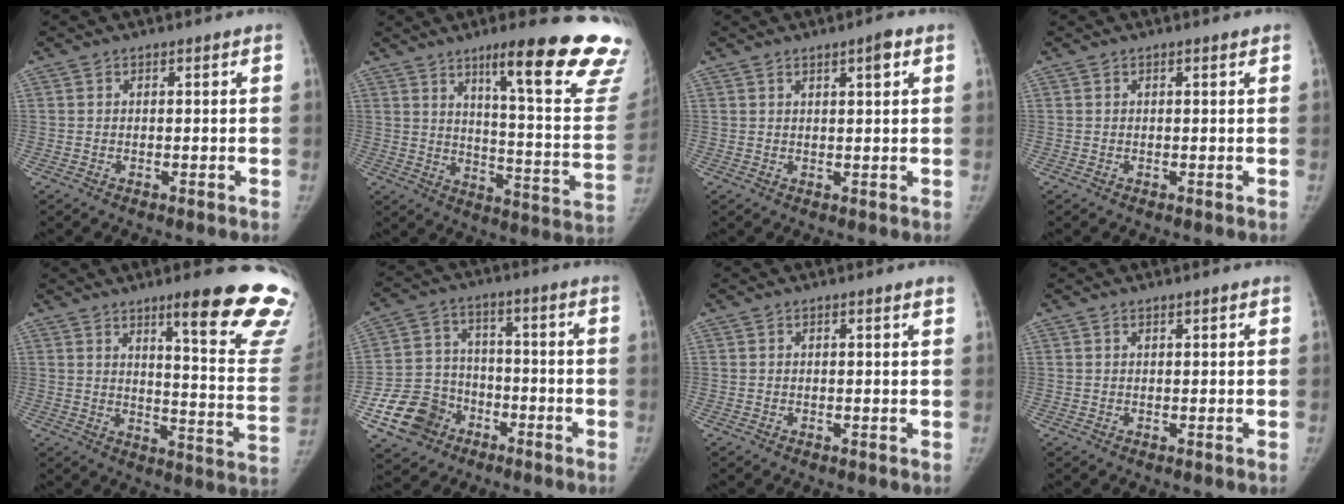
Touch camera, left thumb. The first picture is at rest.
{"total": 26.3, "force": [17.8, 3.7, 19.0], "torque": [-0.203, -0.107, 0.239]}
{"total": 2.6, "force": [1.4, 0.5, 2.1], "torque": [-0.022, -0.005, 0.021]}
{"total": 0.7, "force": [0.4, 0.0, 0.5], "torque": [-0.009, 0.002, 0.005]}
{"total": 22.1, "force": [15.4, 2.9, 15.5], "torque": [-0.164, -0.104, 0.197]}
{"total": 11.8, "force": [-5.8, 9.7, 3.6], "torque": [-0.039, 0.045, -0.101]}
{"total": 1.4, "force": [1.0, -0.1, 1.0], "torque": [-0.013, 0.001, 0.012]}
{"total": 0.6, "force": [0.5, 0.1, 0.3], "torque": [0.001, -0.002, 0.011]}